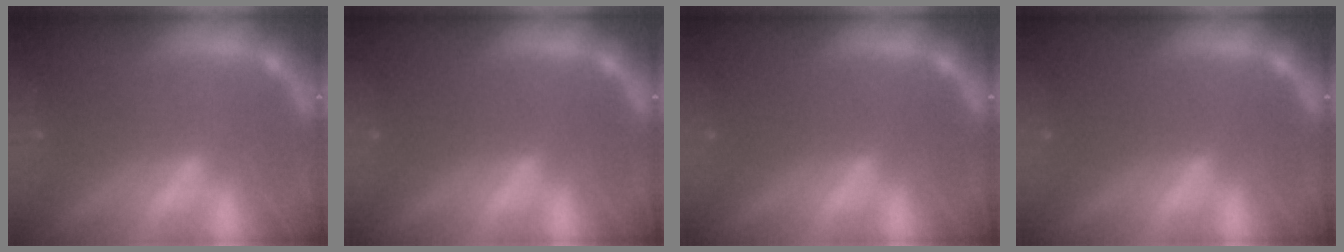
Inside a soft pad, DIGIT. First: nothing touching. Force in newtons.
{"total": 0.0}
{"total": 0.0}
{"total": 0.0}